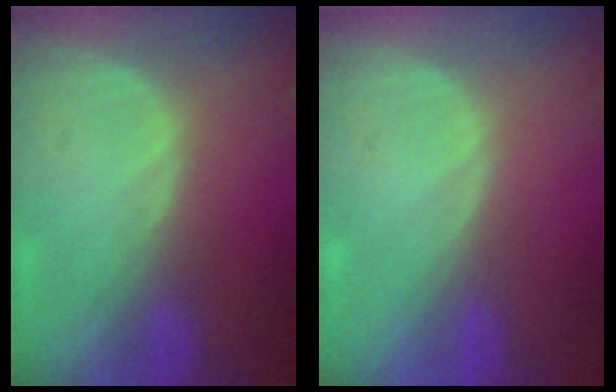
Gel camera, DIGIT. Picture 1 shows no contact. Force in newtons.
{"total": 0.0}